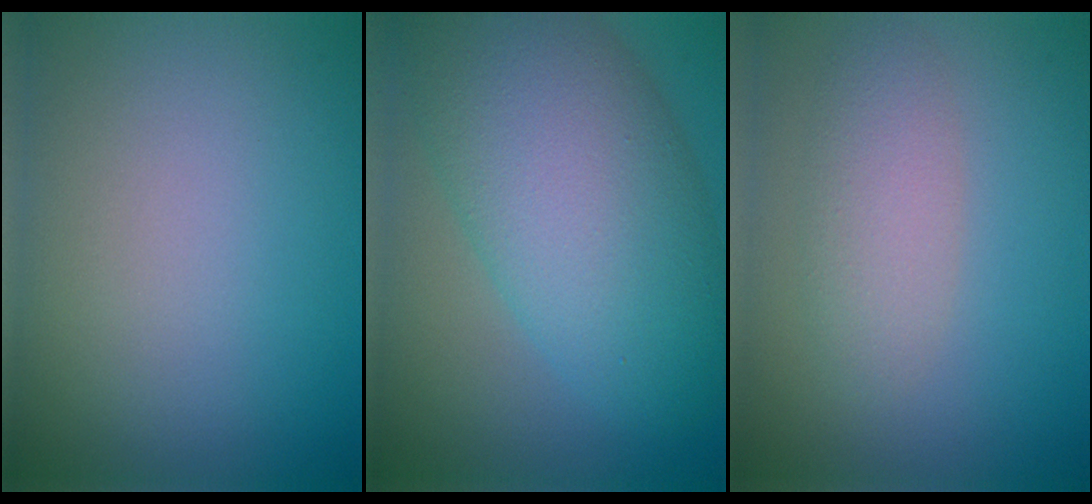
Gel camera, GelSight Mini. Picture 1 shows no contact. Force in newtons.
{"total": 11.1, "press": 11.1, "slide": 0.3}
{"total": 2.8, "press": 2.8, "slide": 0.3}